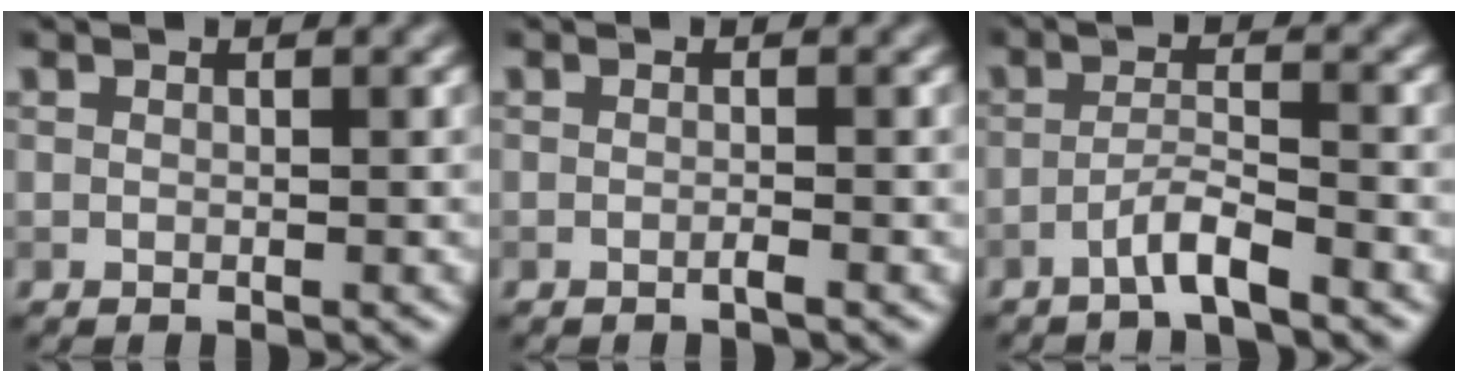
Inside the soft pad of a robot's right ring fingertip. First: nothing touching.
{"total": 0.7, "force": [-0.4, 0.0, 0.6], "torque": [-0.010, 0.000, -0.010]}
{"total": 2.8, "force": [-1.9, 0.2, 2.0], "torque": [-0.034, 0.011, -0.043]}